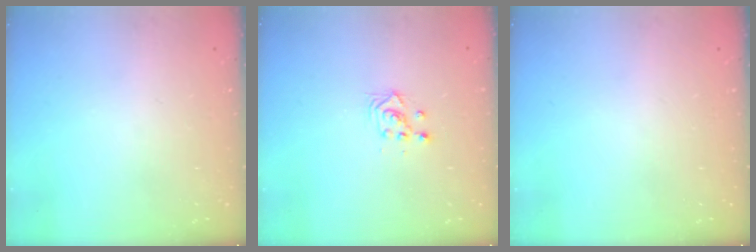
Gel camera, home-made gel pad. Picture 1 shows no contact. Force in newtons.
{"total": 2.3, "press": 2.3, "slide": 0.1}
{"total": 0.0}